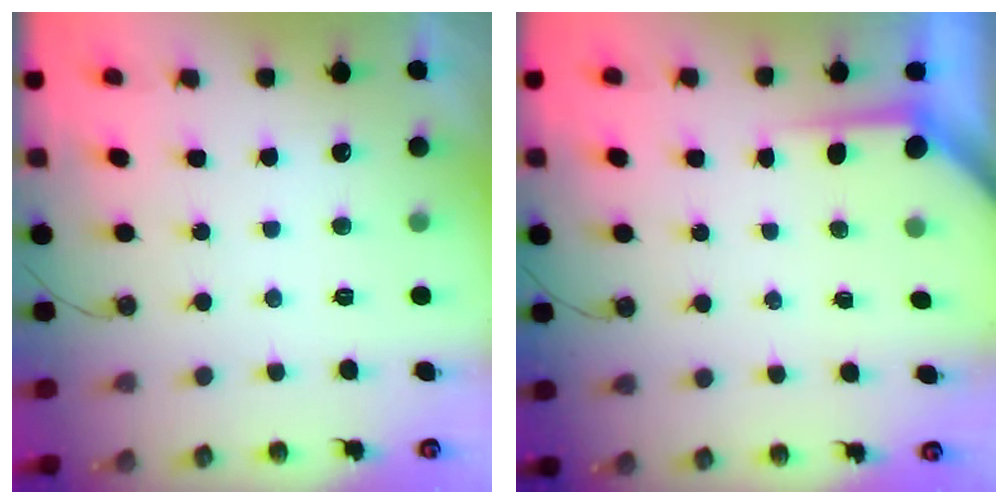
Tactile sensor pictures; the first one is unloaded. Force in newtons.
{"total": 3.6, "press": 3.6, "slide": 0.4}